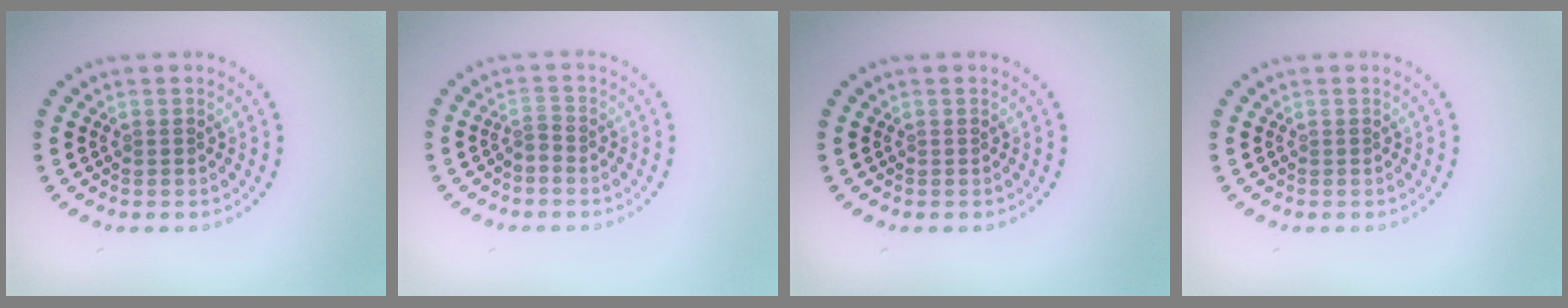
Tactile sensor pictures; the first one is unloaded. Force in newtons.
{"total": 1.0, "press": 0.4, "slide": 0.9}
{"total": 0.0}
{"total": 0.0}